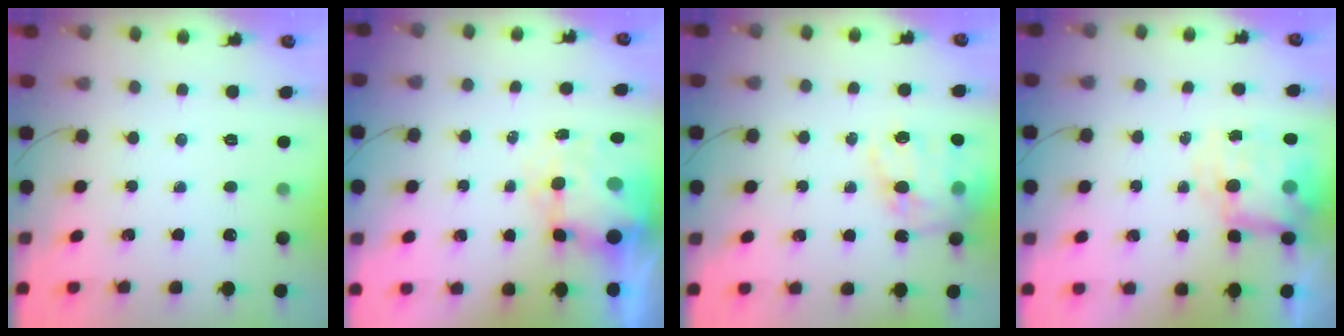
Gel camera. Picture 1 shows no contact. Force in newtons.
{"total": 7.6, "press": 7.4, "slide": 1.7}
{"total": 17.0, "press": 16.6, "slide": 3.6}
{"total": 8.6, "press": 8.3, "slide": 2.2}